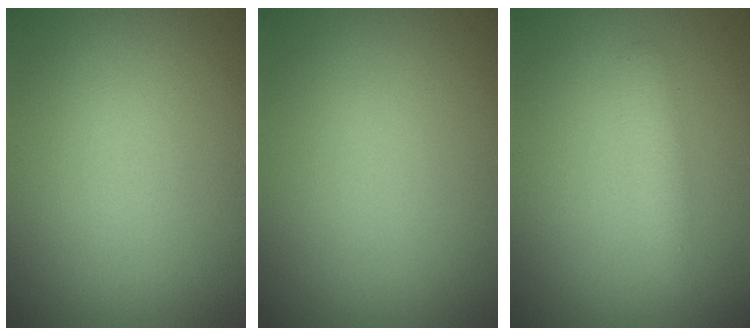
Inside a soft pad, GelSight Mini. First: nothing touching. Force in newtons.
{"total": 0.0}
{"total": 1.4, "press": 1.4, "slide": 0.1}